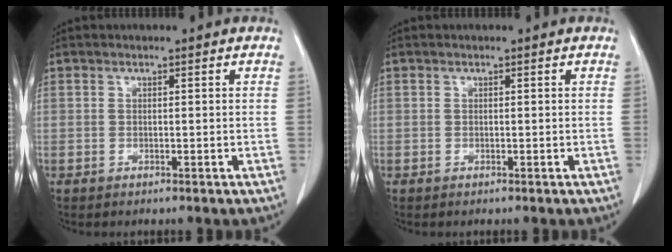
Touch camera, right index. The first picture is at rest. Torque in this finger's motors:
{"motor_torque": [0.00, 0.00, 0.00, 0.00]}